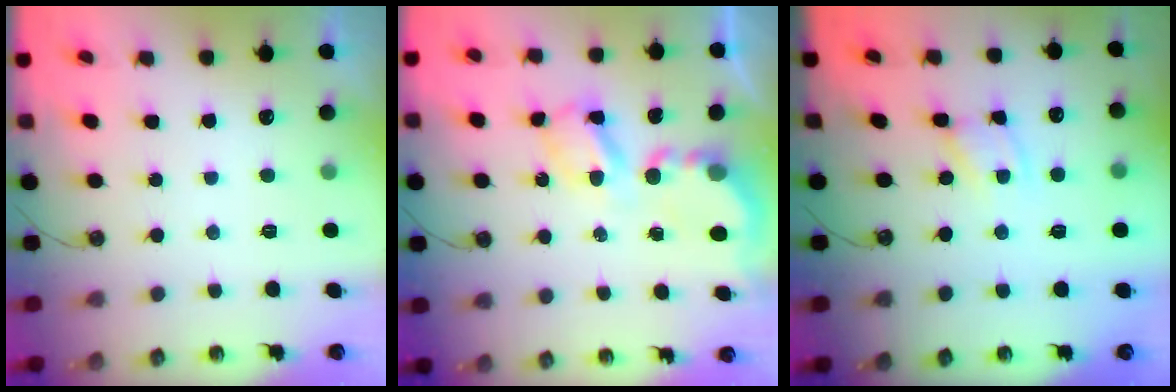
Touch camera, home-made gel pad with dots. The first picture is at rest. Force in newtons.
{"total": 7.3, "press": 7.3, "slide": 0.5}
{"total": 2.7, "press": 2.7, "slide": 0.1}